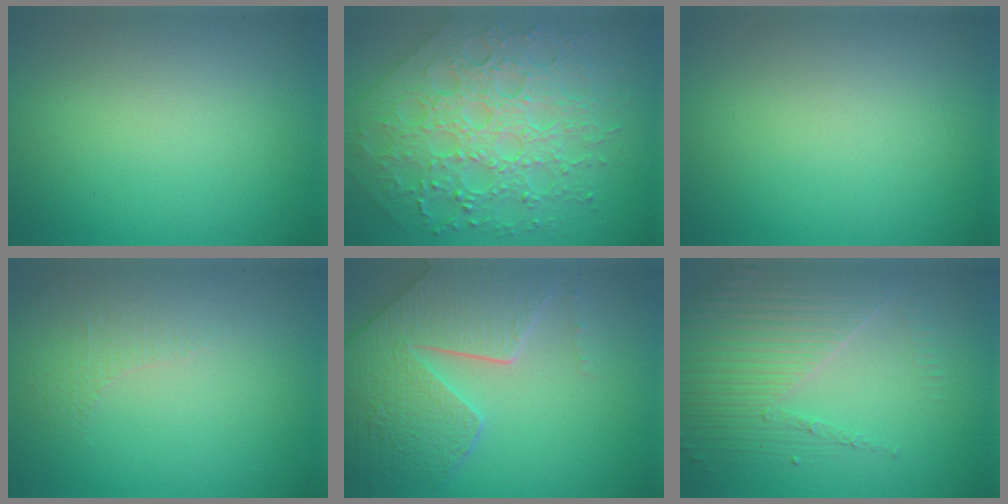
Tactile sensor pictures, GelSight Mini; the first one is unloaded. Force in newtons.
{"total": 7.2, "press": 6.0, "slide": 3.9}
{"total": 0.0}
{"total": 1.3, "press": 0.9, "slide": 0.9}
{"total": 8.4, "press": 6.1, "slide": 5.8}
{"total": 4.3, "press": 3.8, "slide": 2.1}